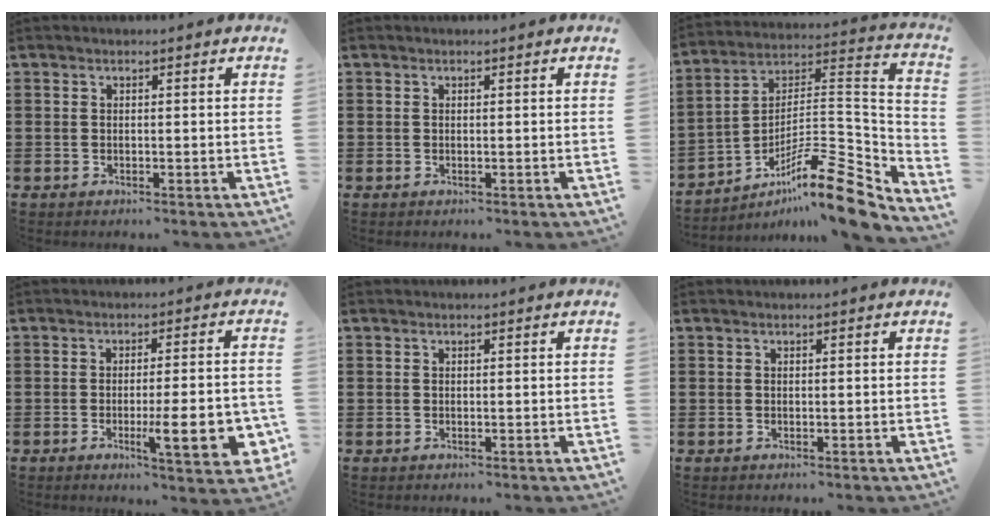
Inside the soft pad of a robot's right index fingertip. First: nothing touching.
{"total": 0.0}
{"total": 13.3, "force": [-9.6, 2.3, 8.9], "torque": [-0.128, 0.020, -0.180]}
{"total": 10.5, "force": [-2.7, 2.1, 10.0], "torque": [-0.146, -0.012, -0.041]}
{"total": 0.0}
{"total": 0.0}